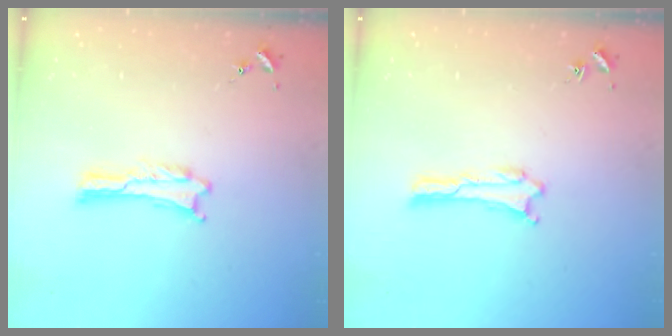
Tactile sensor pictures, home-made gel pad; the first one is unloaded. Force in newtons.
{"total": 0.0}